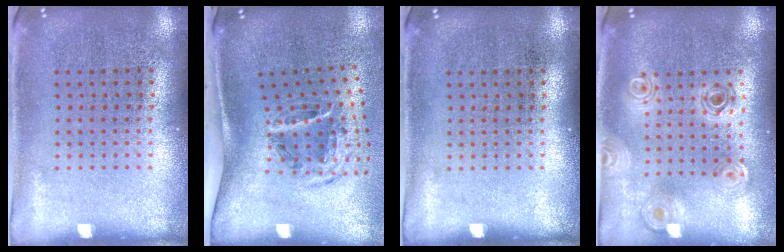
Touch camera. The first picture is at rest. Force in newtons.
{"total": 2.0, "press": 1.2, "slide": 1.5}
{"total": 0.0}
{"total": 0.9, "press": 0.9, "slide": 0.2}